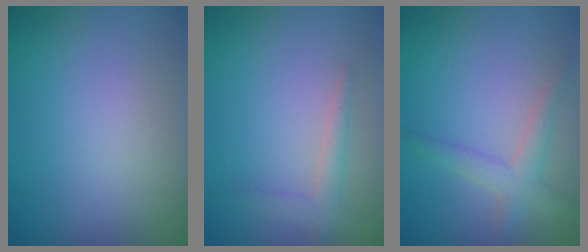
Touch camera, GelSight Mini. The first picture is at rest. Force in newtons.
{"total": 1.6, "press": 1.6, "slide": 0.0}
{"total": 2.4, "press": 2.4, "slide": 0.1}